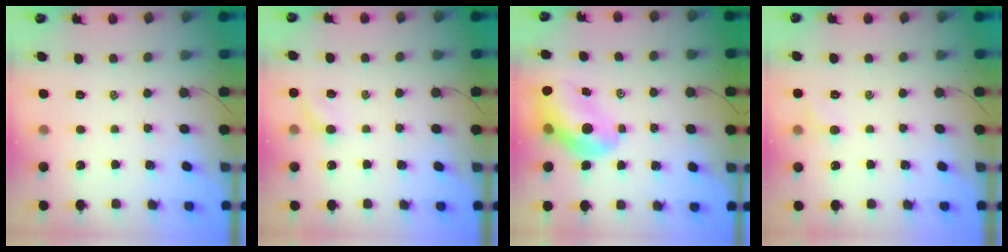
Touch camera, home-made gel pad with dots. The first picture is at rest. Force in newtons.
{"total": 5.4, "press": 5.2, "slide": 1.2}
{"total": 12.4, "press": 11.8, "slide": 3.9}
{"total": 4.2, "press": 4.0, "slide": 1.2}